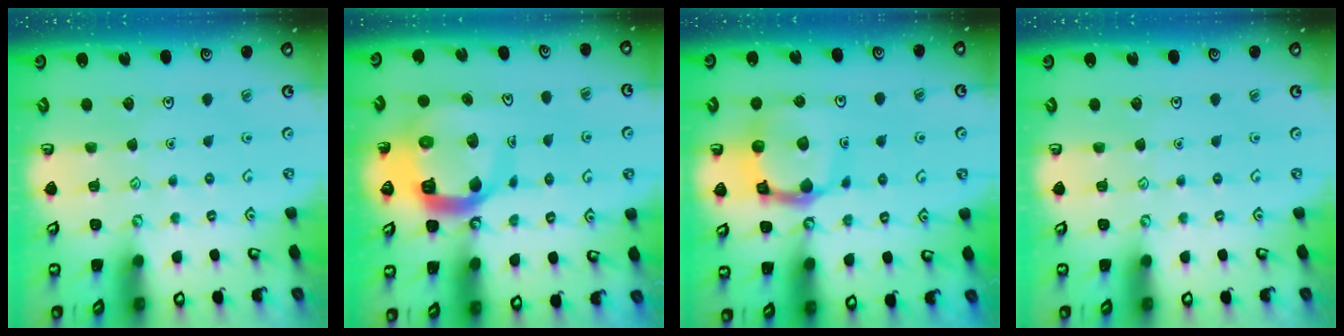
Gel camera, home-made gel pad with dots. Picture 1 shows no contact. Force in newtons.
{"total": 12.9, "press": 12.8, "slide": 1.6}
{"total": 13.0, "press": 12.9, "slide": 1.5}
{"total": 0.0}